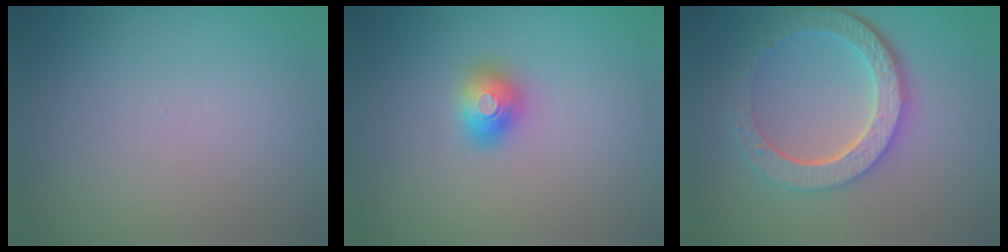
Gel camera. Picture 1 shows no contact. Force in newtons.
{"total": 2.0, "press": 2.0, "slide": 0.1}
{"total": 6.2, "press": 4.6, "slide": 4.1}